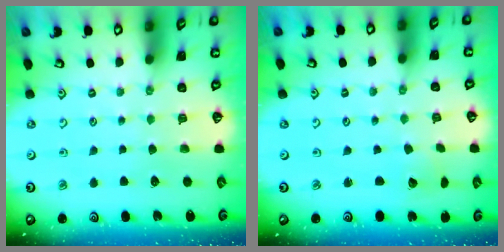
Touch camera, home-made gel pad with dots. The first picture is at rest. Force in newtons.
{"total": 2.1, "press": 2.1, "slide": 0.2}